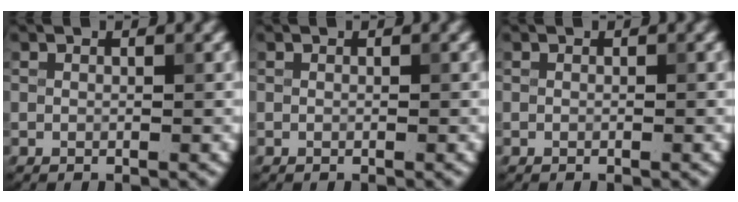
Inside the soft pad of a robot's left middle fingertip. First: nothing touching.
{"total": 0.0}
{"total": 0.5, "force": [-0.4, -0.1, -0.4], "torque": [0.004, -0.003, -0.003]}